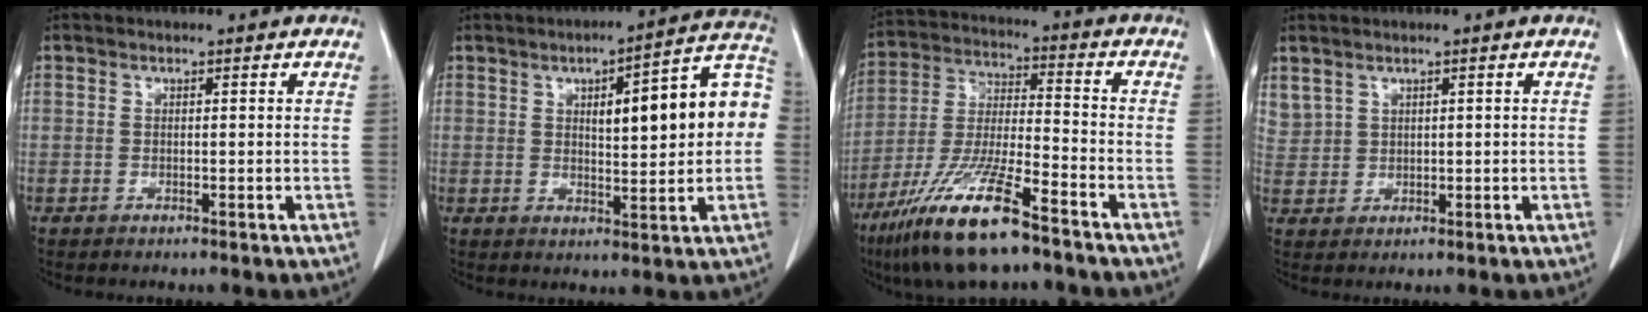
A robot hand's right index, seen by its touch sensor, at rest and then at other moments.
{"total": 14.2, "force": [1.8, 3.3, 13.7], "torque": [-0.181, 0.039, 0.026]}
{"total": 15.4, "force": [-10.1, 1.9, 11.4], "torque": [-0.244, -0.033, -0.189]}
{"total": 3.6, "force": [2.2, 2.7, 1.0], "torque": [-0.026, 0.011, 0.058]}